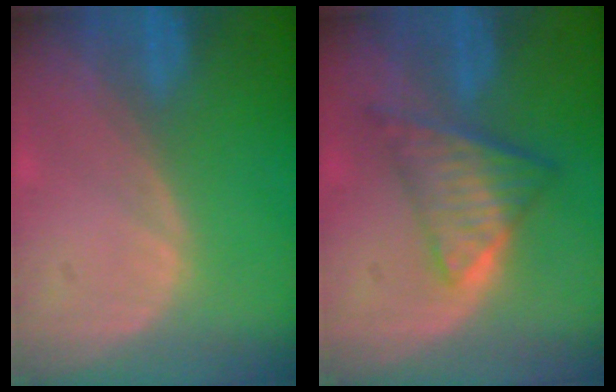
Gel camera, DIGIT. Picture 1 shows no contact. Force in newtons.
{"total": 7.4, "press": 6.2, "slide": 3.9}